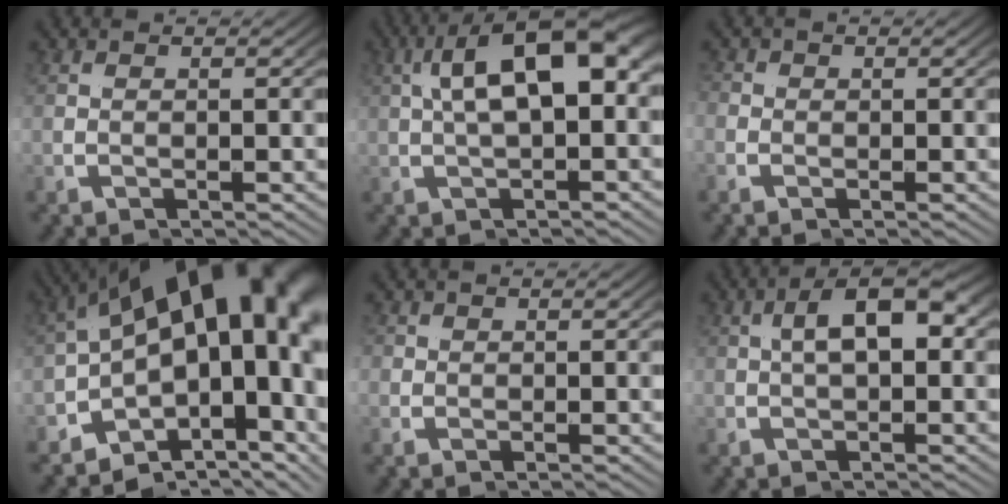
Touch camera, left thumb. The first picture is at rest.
{"total": 9.0, "force": [1.5, 4.4, 7.7], "torque": [-0.121, 0.018, 0.014]}
{"total": 1.7, "force": [-0.1, 1.6, -0.7], "torque": [-0.001, -0.011, 0.001]}
{"total": 14.2, "force": [1.1, 8.1, 11.7], "torque": [-0.160, 0.030, -0.002]}
{"total": 1.9, "force": [0.2, 1.8, -0.5], "torque": [0.000, -0.013, 0.012]}
{"total": 5.3, "force": [-0.1, 3.2, 4.2], "torque": [-0.068, 0.000, -0.004]}